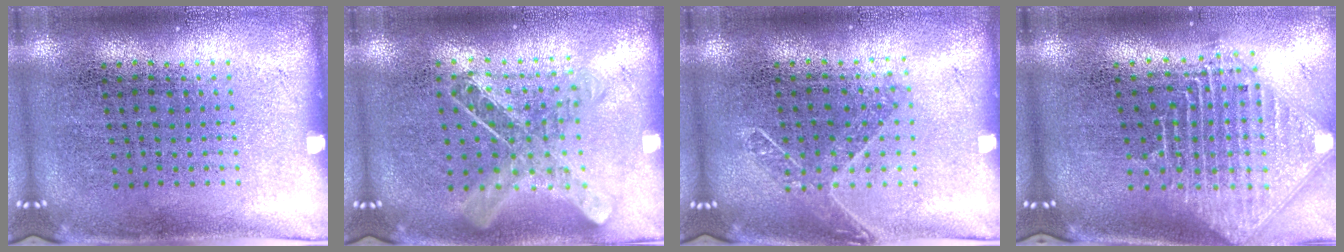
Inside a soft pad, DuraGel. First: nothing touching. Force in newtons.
{"total": 1.0, "press": 1.0, "slide": 0.1}
{"total": 1.4, "press": 1.1, "slide": 0.8}
{"total": 2.5, "press": 1.9, "slide": 1.7}